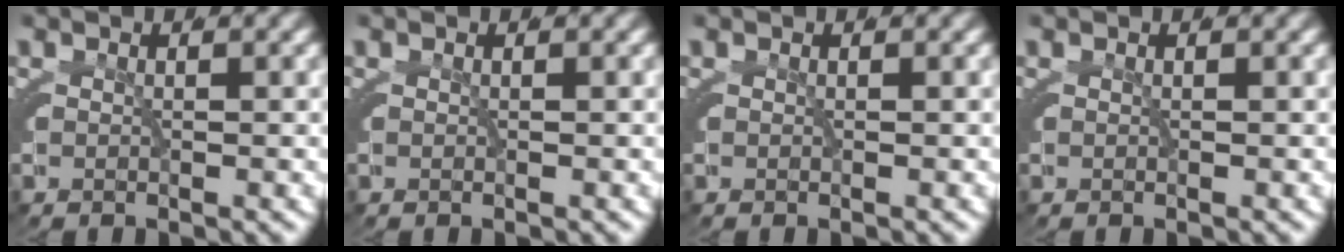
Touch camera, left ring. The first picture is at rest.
{"total": 0.0}
{"total": 0.0}
{"total": 0.0}